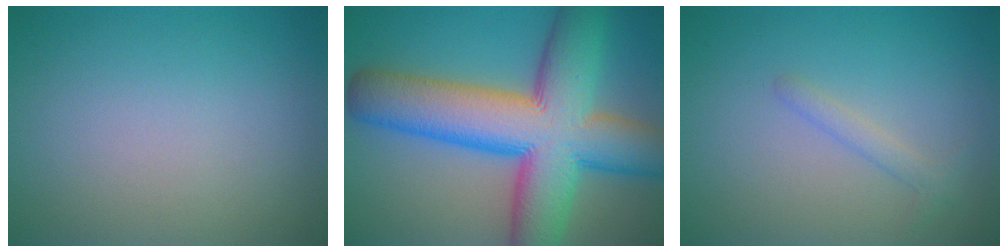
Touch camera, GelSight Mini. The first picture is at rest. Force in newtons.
{"total": 14.7, "press": 14.7, "slide": 0.4}
{"total": 1.3, "press": 1.3, "slide": 0.1}